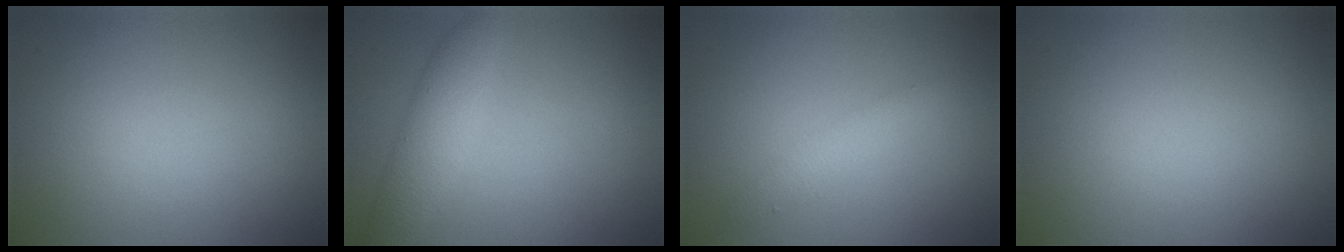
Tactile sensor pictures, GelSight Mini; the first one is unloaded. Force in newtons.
{"total": 2.9, "press": 2.9, "slide": 0.2}
{"total": 1.8, "press": 1.8, "slide": 0.1}
{"total": 0.0}